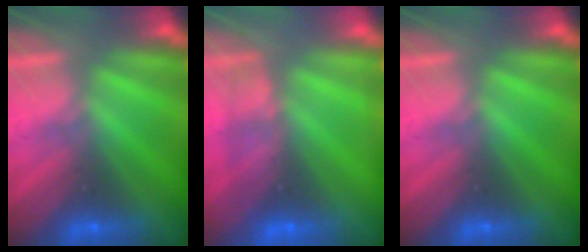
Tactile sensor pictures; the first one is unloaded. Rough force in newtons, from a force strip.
{"total": 2.3}
{"total": 0.0}